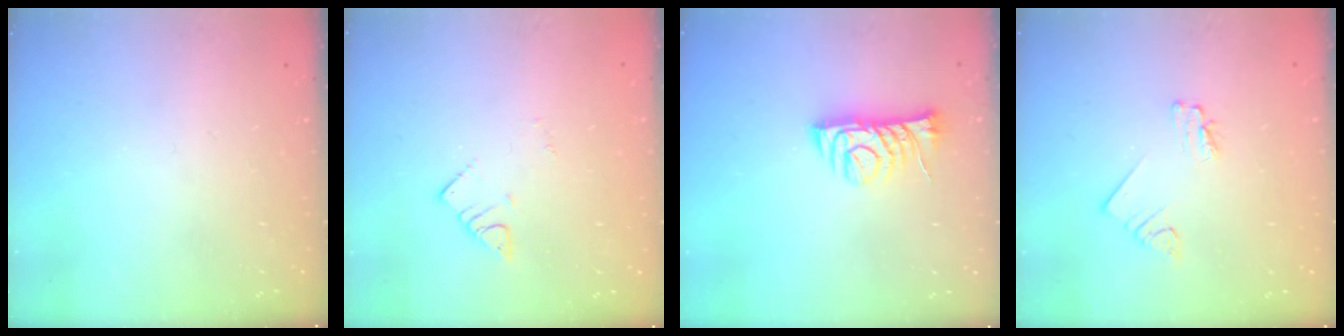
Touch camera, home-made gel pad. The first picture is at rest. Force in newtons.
{"total": 2.4, "press": 2.4, "slide": 0.1}
{"total": 9.9, "press": 9.8, "slide": 0.8}
{"total": 1.7, "press": 1.7, "slide": 0.0}